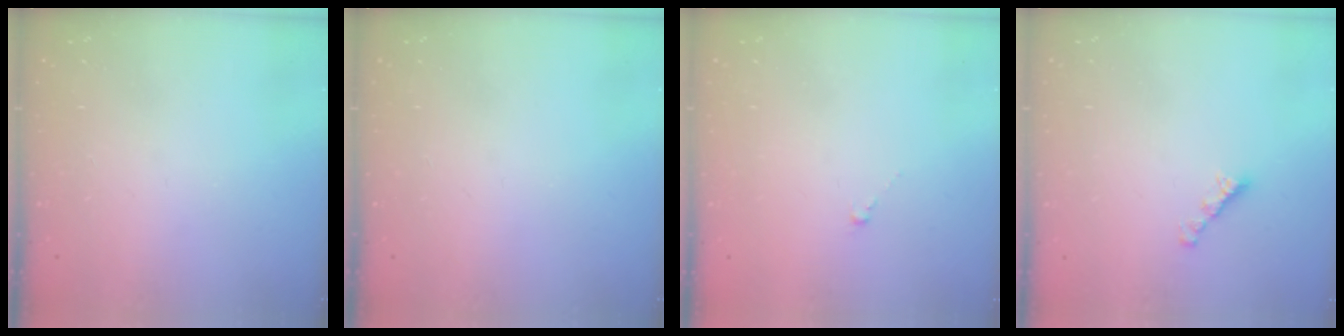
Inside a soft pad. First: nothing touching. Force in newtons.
{"total": 0.0}
{"total": 0.0}
{"total": 2.7, "press": 2.6, "slide": 0.7}